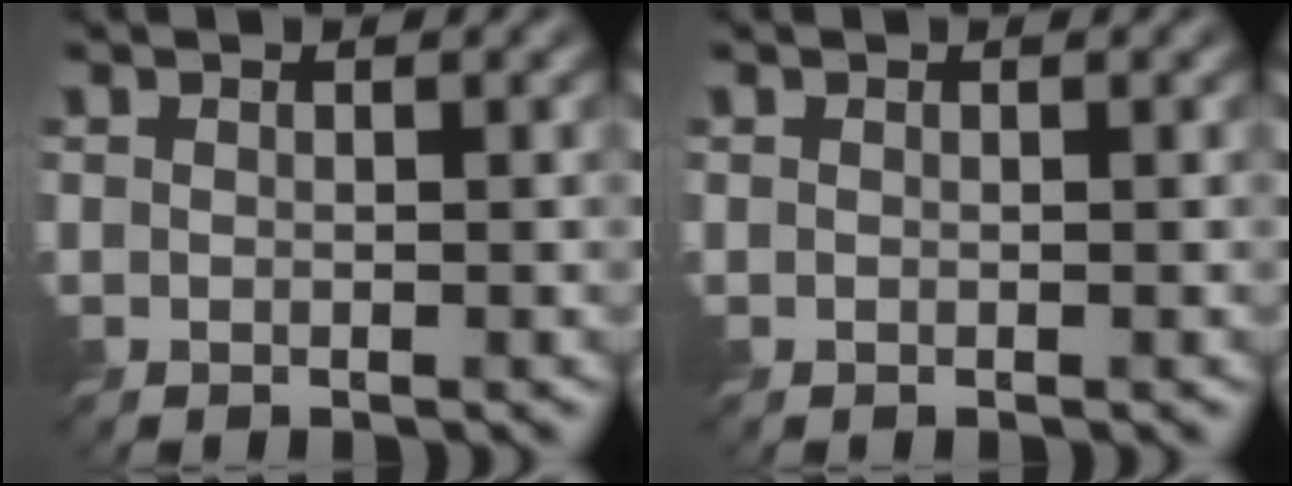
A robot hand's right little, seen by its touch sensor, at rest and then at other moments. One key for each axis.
{"total": 0.0}